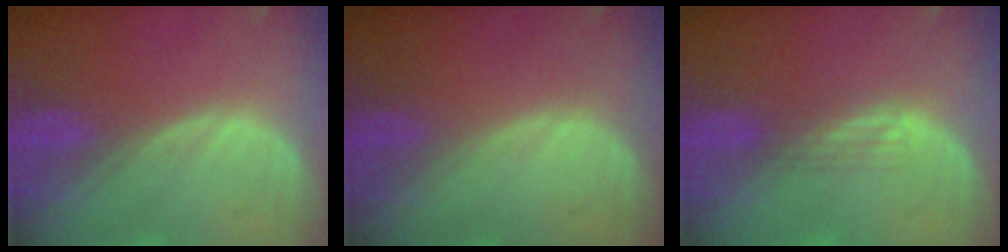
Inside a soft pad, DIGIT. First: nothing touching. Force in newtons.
{"total": 0.0}
{"total": 2.1, "press": 1.6, "slide": 1.3}